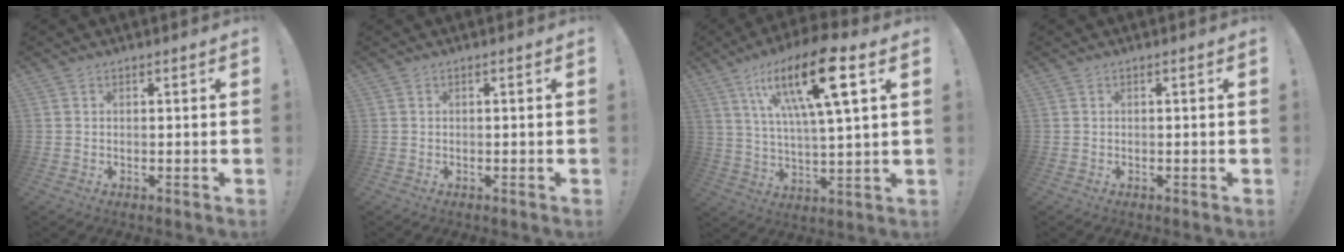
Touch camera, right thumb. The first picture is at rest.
{"total": 0.0}
{"total": 19.3, "force": [8.6, 4.7, 16.6], "torque": [-0.287, -0.030, 0.126]}
{"total": 0.0}